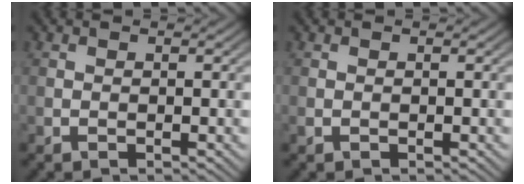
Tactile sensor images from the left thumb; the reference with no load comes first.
{"total": 0.0}